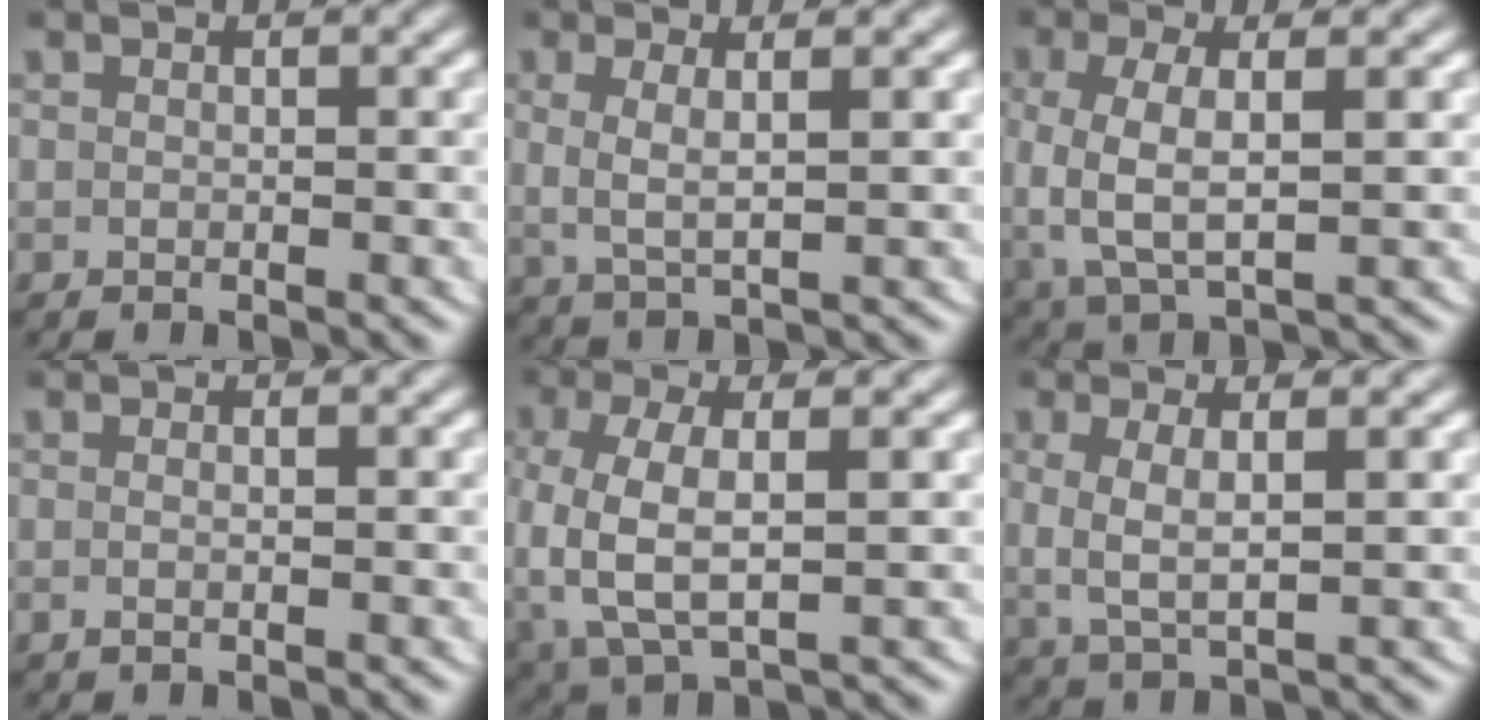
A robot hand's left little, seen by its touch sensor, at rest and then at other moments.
{"total": 3.5, "force": [0.7, 1.7, 3.0], "torque": [-0.067, -0.009, 0.021]}
{"total": 5.7, "force": [0.2, 3.0, 4.8], "torque": [-0.120, -0.013, 0.017]}
{"total": 0.8, "force": [-0.4, 0.0, 0.6], "torque": [-0.014, -0.007, -0.004]}
{"total": 7.2, "force": [-0.1, 4.3, 5.7], "torque": [-0.148, -0.019, 0.014]}
{"total": 4.1, "force": [0.6, 2.0, 3.5], "torque": [-0.086, -0.014, 0.023]}